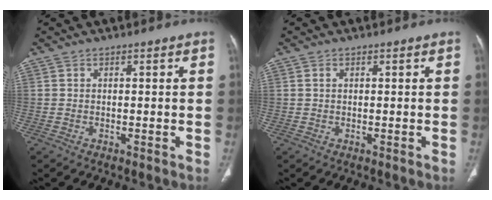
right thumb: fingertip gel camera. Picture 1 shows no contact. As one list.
[{"total": 0.7, "force": [0.2, 0.5, 0.4], "torque": [-0.010, 0.003, 0.005]}]